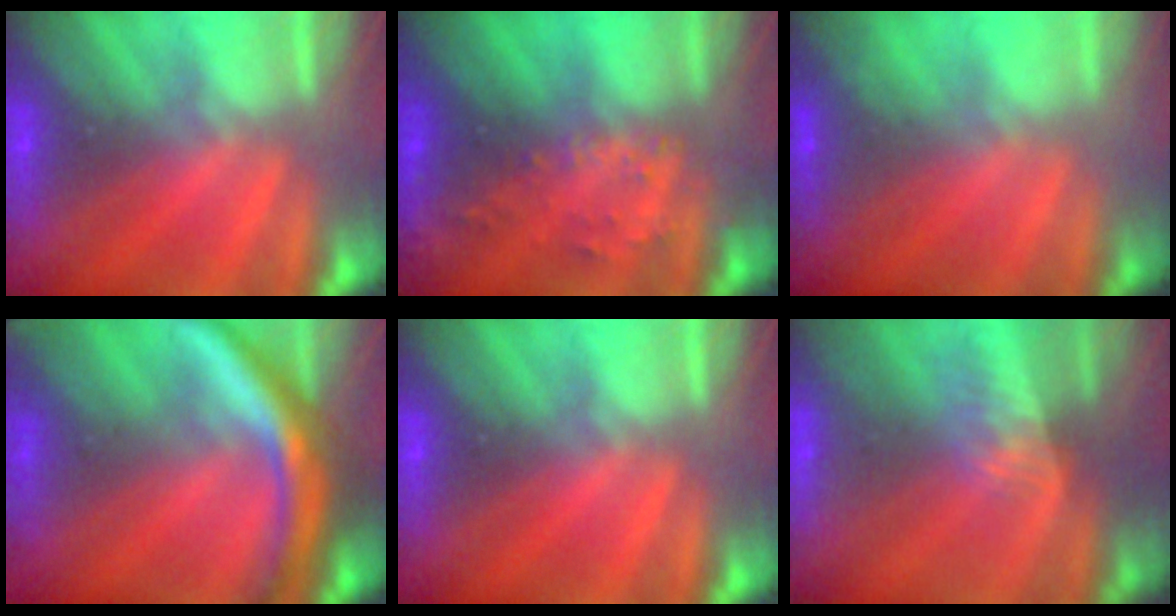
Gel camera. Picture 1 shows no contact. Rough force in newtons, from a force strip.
{"total": 2.7}
{"total": 1.8}
{"total": 11.8}
{"total": 0.0}
{"total": 3.0}